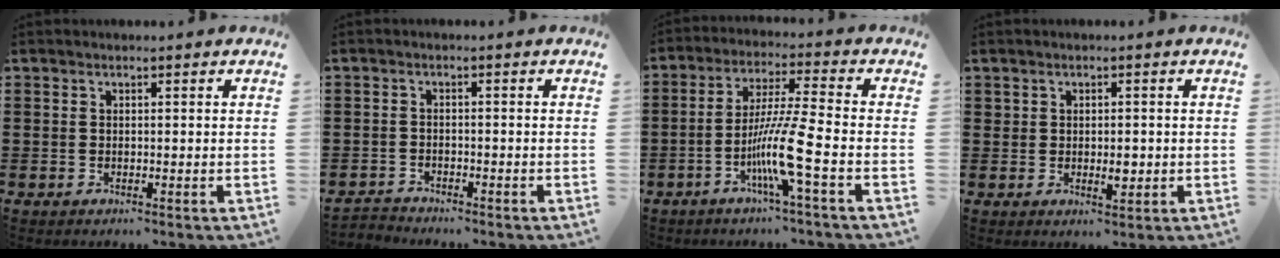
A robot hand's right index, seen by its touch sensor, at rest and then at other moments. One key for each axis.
{"total": 2.0, "fx": -1.9, "fy": 0.3, "fz": -0.3, "tx": -0.001, "ty": 0.003, "tz": -0.044}
{"total": 9.3, "fx": -3.9, "fy": -0.4, "fz": 8.4, "tx": -0.176, "ty": -0.019, "tz": -0.081}
{"total": 2.4, "fx": -0.1, "fy": 1.5, "fz": 1.8, "tx": -0.028, "ty": 0.001, "tz": -0.004}